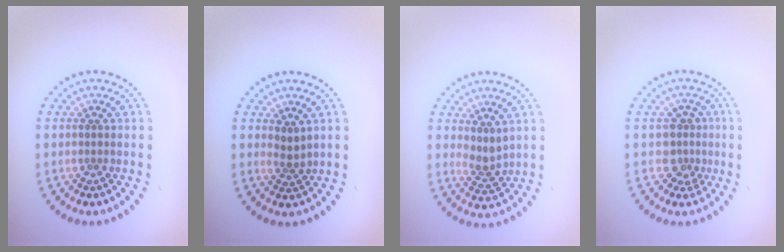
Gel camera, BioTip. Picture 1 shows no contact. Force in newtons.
{"total": 1.5, "press": 1.0, "slide": 1.1}
{"total": 2.0, "press": 1.5, "slide": 1.3}
{"total": 2.3, "press": 1.8, "slide": 1.5}